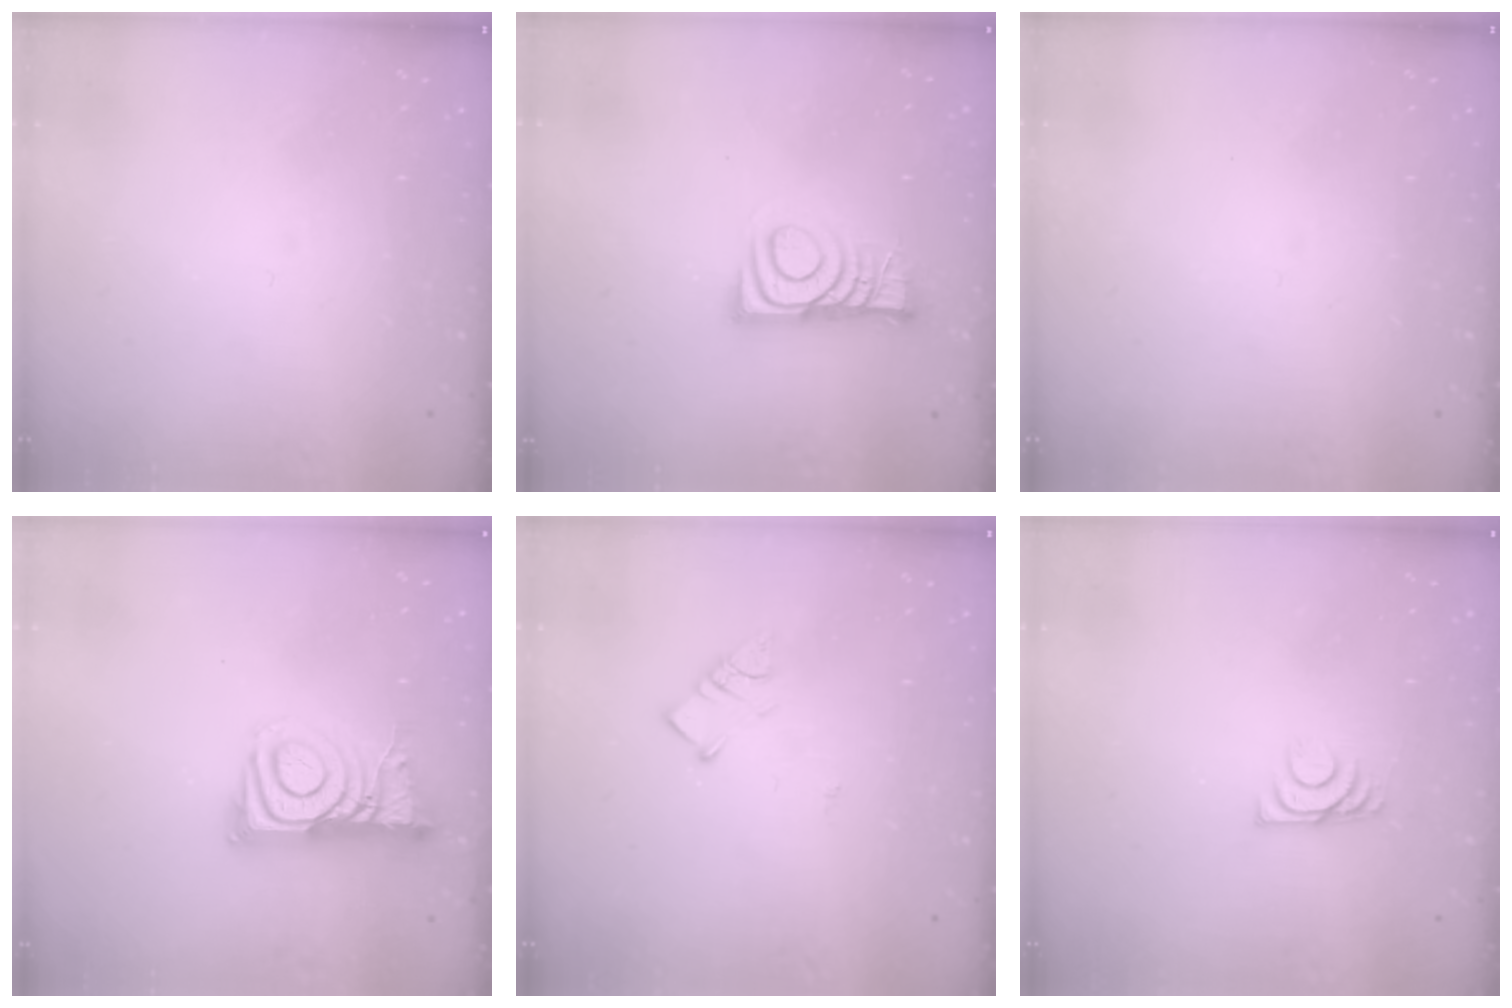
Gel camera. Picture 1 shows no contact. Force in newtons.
{"total": 9.5, "press": 9.5, "slide": 0.3}
{"total": 0.0}
{"total": 8.5, "press": 8.5, "slide": 0.7}
{"total": 3.5, "press": 3.5, "slide": 0.4}
{"total": 5.7, "press": 5.6, "slide": 0.8}